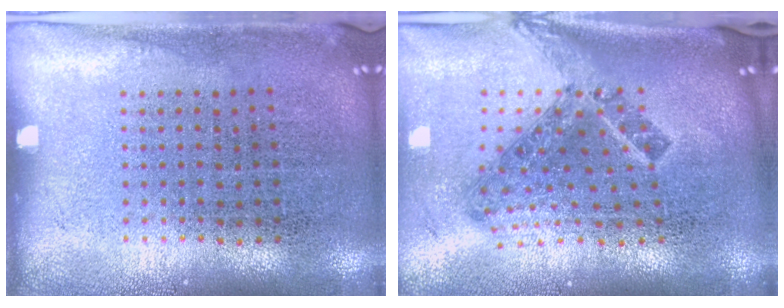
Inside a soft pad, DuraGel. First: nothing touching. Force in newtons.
{"total": 1.8, "press": 1.3, "slide": 1.3}